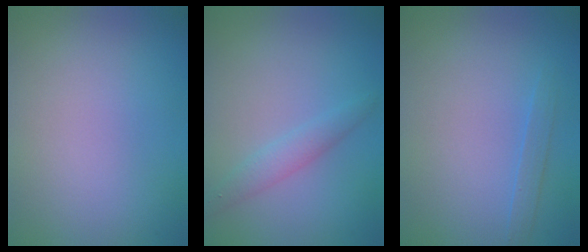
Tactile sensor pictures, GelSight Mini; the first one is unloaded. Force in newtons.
{"total": 1.8, "press": 1.8, "slide": 0.1}
{"total": 1.0, "press": 1.0, "slide": 0.1}